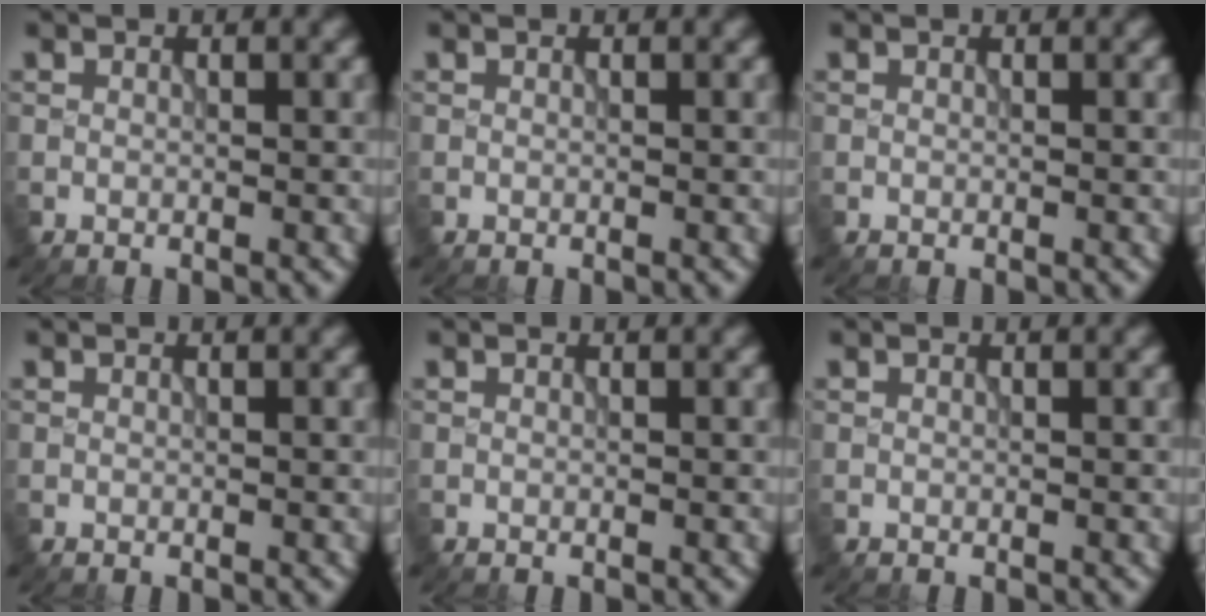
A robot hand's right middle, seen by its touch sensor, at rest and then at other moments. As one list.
[{"total": 0.0}, {"total": 0.0}, {"total": 0.0}, {"total": 0.0}, {"total": 0.0}]